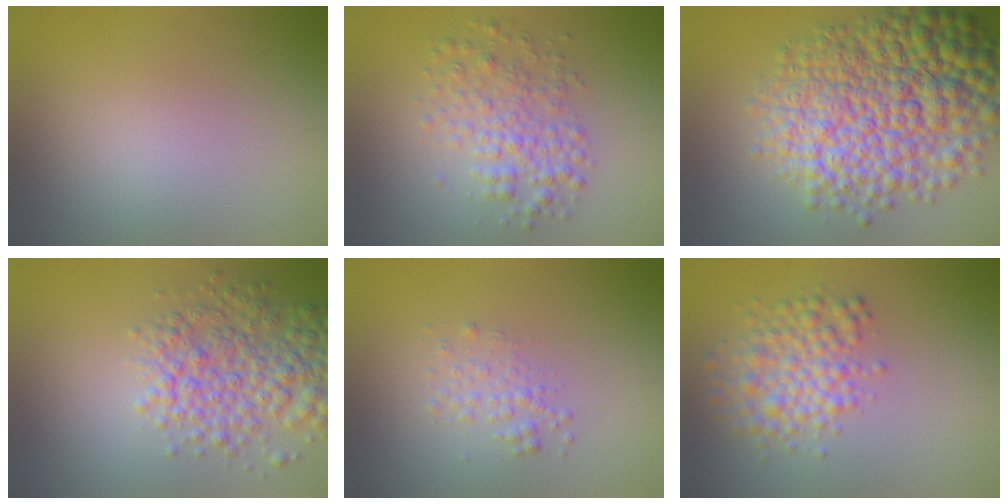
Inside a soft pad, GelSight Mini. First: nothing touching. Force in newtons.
{"total": 3.4, "press": 3.4, "slide": 0.1}
{"total": 12.3, "press": 12.3, "slide": 0.2}
{"total": 5.5, "press": 5.5, "slide": 0.2}
{"total": 1.4, "press": 1.4, "slide": 0.1}
{"total": 4.1, "press": 4.1, "slide": 0.0}